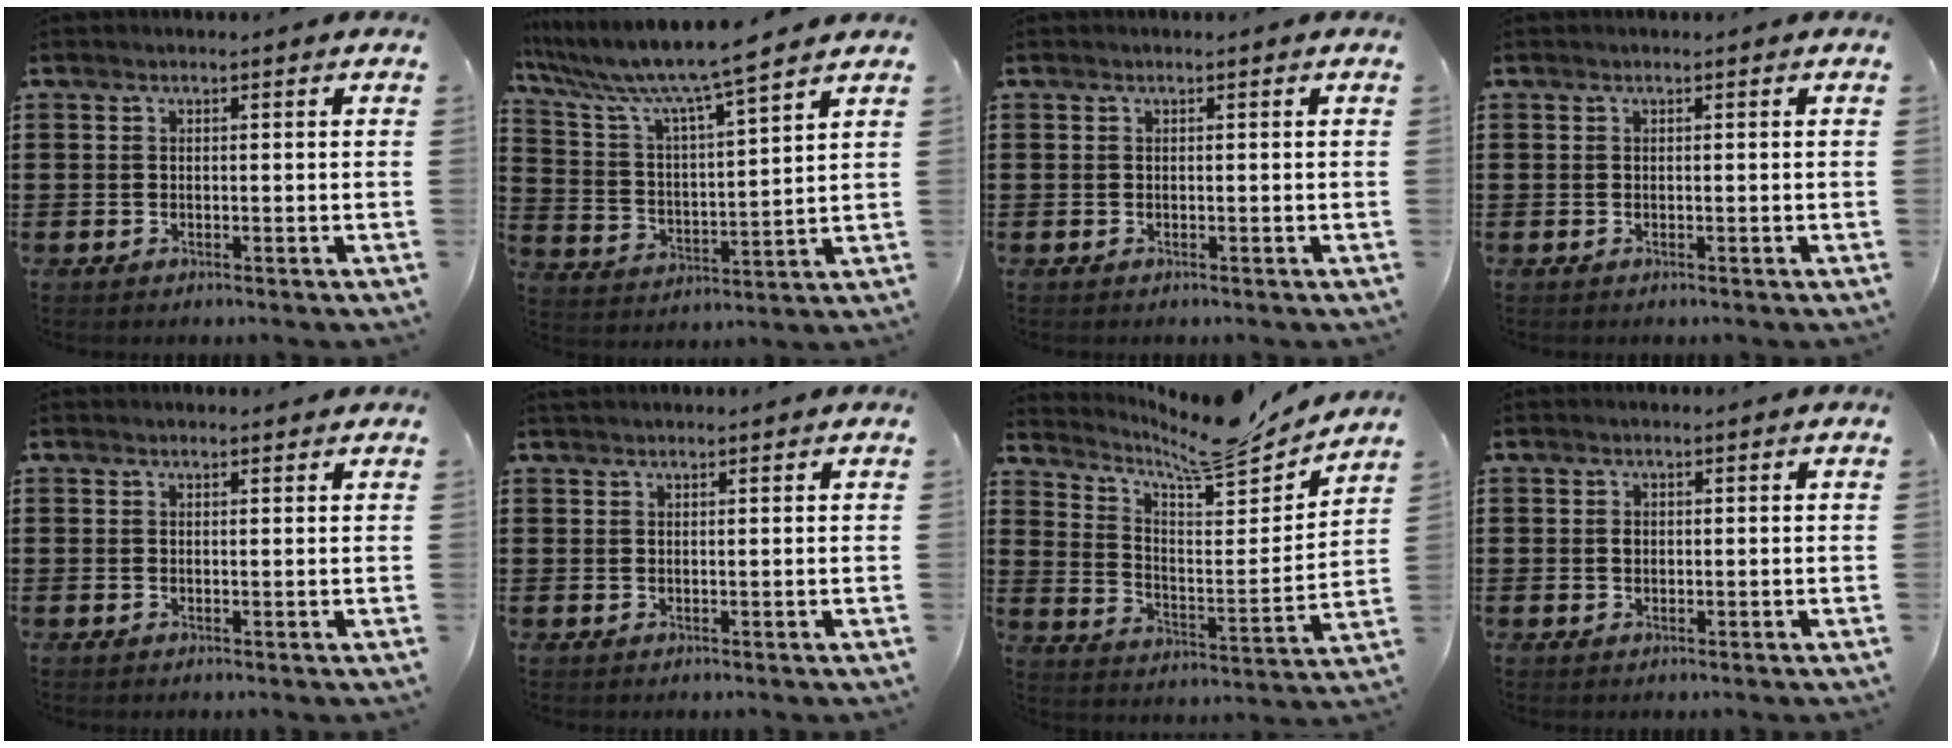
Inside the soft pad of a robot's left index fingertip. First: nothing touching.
{"total": 8.4, "force": [7.4, -0.1, 4.0], "torque": [-0.110, -0.048, 0.120]}
{"total": 0.0}
{"total": 0.0}
{"total": 1.0, "force": [1.0, 0.2, 0.2], "torque": [-0.005, 0.002, 0.018]}
{"total": 1.1, "force": [1.0, 0.2, 0.2], "torque": [-0.006, 0.002, 0.020]}
{"total": 10.2, "force": [9.1, 1.5, 4.4], "torque": [-0.094, -0.065, 0.155]}
{"total": 0.9, "force": [0.3, 0.7, 0.5], "torque": [-0.012, 0.004, 0.005]}